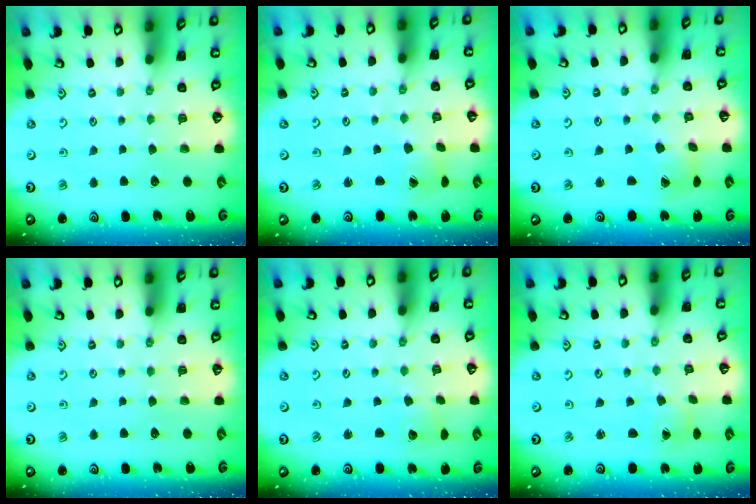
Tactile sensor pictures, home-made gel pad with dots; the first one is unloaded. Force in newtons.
{"total": 1.7, "press": 1.7, "slide": 0.2}
{"total": 3.8, "press": 3.8, "slide": 0.6}
{"total": 0.0}
{"total": 2.1, "press": 2.1, "slide": 0.2}
{"total": 0.7, "press": 0.7, "slide": 0.1}